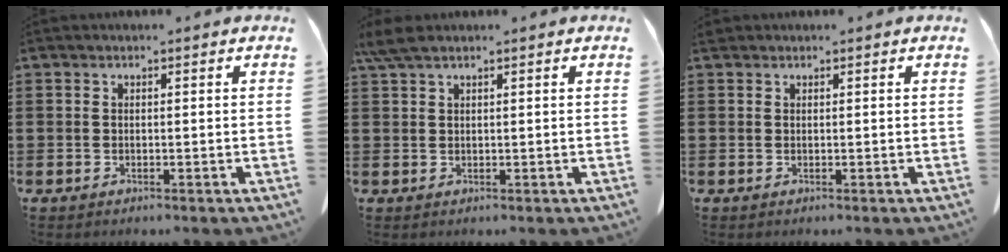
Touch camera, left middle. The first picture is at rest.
{"total": 2.8, "force": [1.8, 0.6, 2.0], "torque": [-0.051, -0.002, 0.031]}
{"total": 0.6, "force": [0.4, 0.3, 0.2], "torque": [-0.006, 0.002, 0.008]}